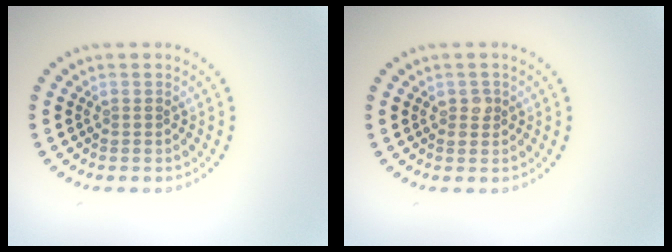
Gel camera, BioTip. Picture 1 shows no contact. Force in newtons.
{"total": 1.1, "press": 1.1, "slide": 0.1}